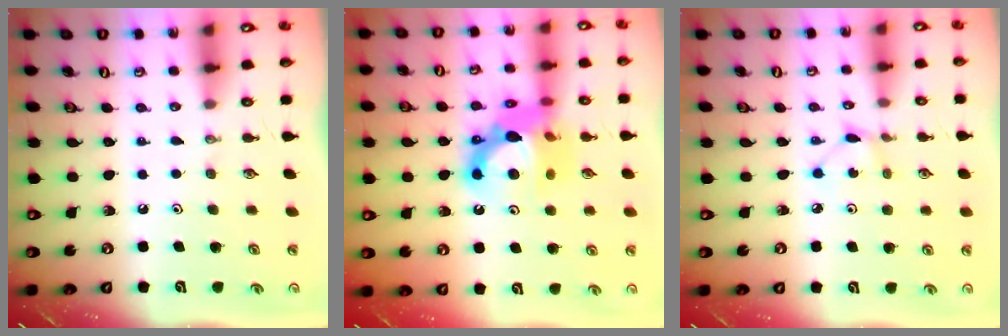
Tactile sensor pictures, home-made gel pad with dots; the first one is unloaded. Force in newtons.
{"total": 14.9, "press": 14.9, "slide": 1.1}
{"total": 2.5, "press": 2.4, "slide": 0.3}